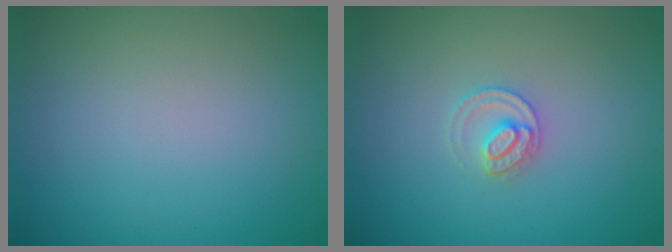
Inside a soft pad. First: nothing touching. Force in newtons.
{"total": 2.1, "press": 2.1, "slide": 0.2}